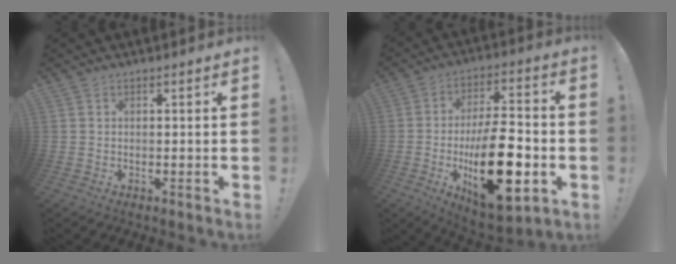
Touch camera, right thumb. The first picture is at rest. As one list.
[{"total": 24.0, "force": [-5.7, 10.8, 20.7], "torque": [-0.347, 0.023, -0.077]}]